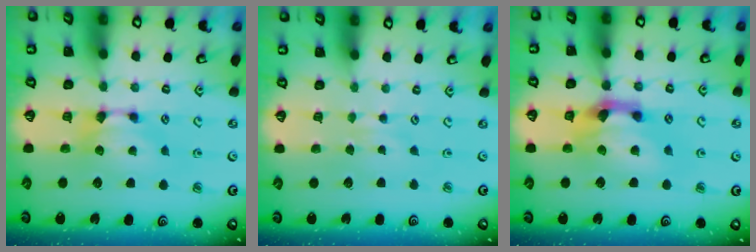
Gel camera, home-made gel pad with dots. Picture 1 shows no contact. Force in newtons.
{"total": 2.4, "press": 2.4, "slide": 0.2}
{"total": 4.6, "press": 4.1, "slide": 1.9}